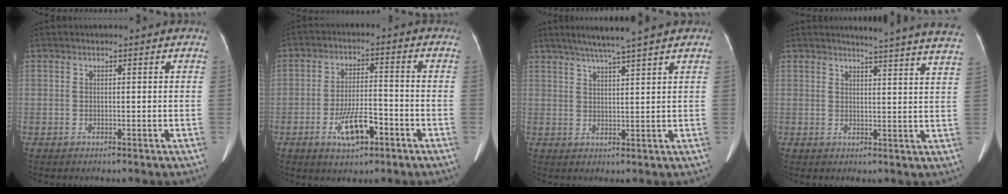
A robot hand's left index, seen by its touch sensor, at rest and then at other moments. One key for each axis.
{"total": 7.5, "fx": -3.7, "fy": 2.5, "fz": 6.0, "tx": -0.119, "ty": 0.001, "tz": -0.060}
{"total": 8.3, "fx": 6.6, "fy": -0.5, "fz": 5.0, "tx": -0.081, "ty": 0.025, "tz": 0.096}
{"total": 17.3, "fx": 16.4, "fy": -0.8, "fz": 5.3, "tx": -0.069, "ty": -0.077, "tz": 0.176}